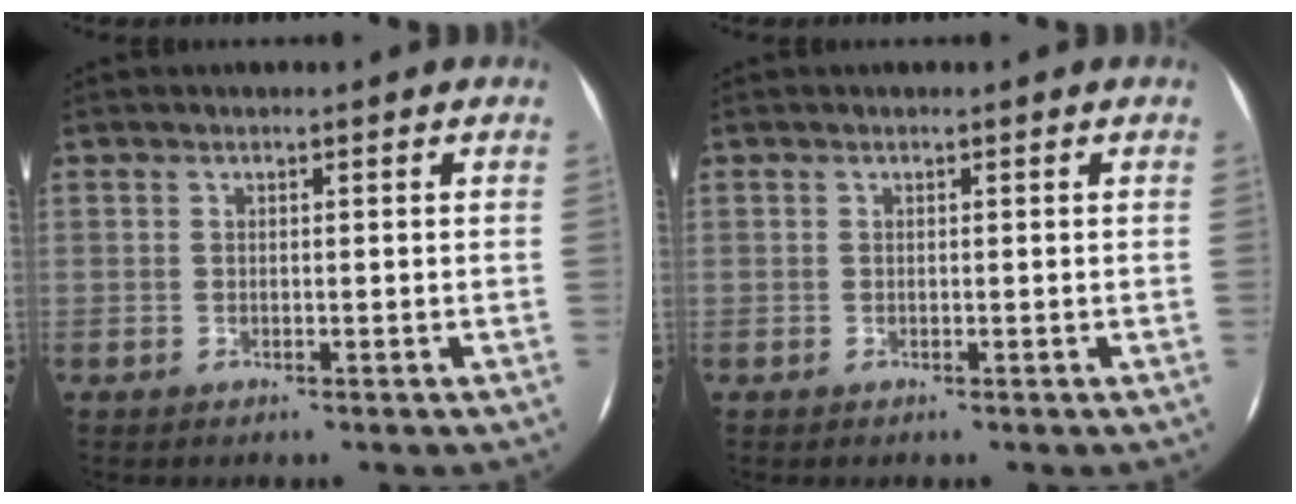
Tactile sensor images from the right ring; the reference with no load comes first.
{"total": 0.0}